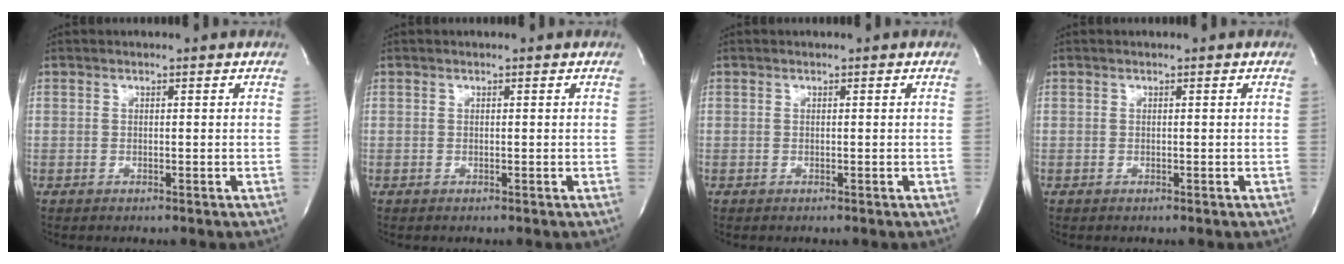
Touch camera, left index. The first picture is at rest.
{"total": 0.0}
{"total": 0.0}
{"total": 0.0}